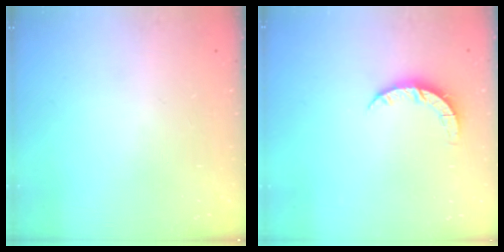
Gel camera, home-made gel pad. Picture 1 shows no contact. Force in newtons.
{"total": 4.4, "press": 4.4, "slide": 0.3}